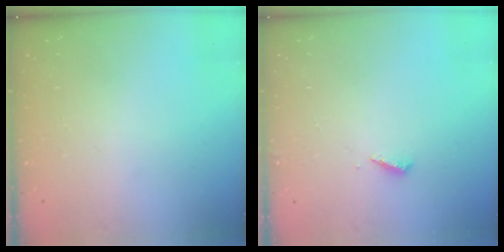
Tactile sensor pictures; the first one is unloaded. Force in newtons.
{"total": 2.0, "press": 2.0, "slide": 0.2}